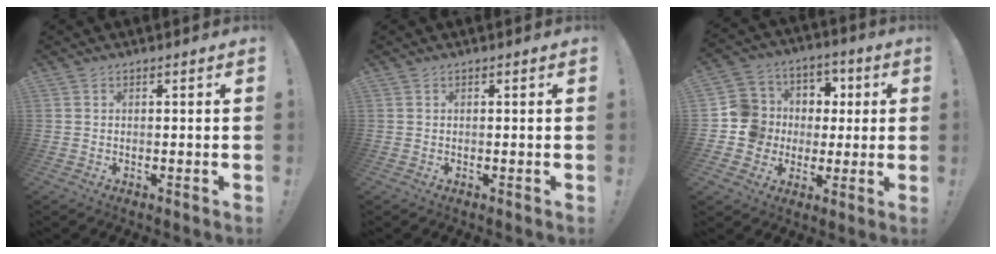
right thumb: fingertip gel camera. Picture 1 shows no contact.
{"total": 0.0}
{"total": 13.3, "force": [-0.4, 12.9, 3.2], "torque": [-0.035, 0.012, 0.020]}